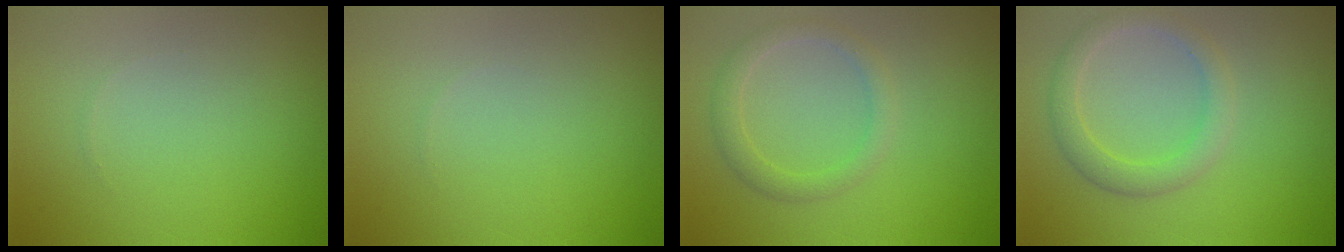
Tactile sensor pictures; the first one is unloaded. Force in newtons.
{"total": 0.0}
{"total": 2.2, "press": 2.2, "slide": 0.1}
{"total": 2.8, "press": 2.8, "slide": 0.2}